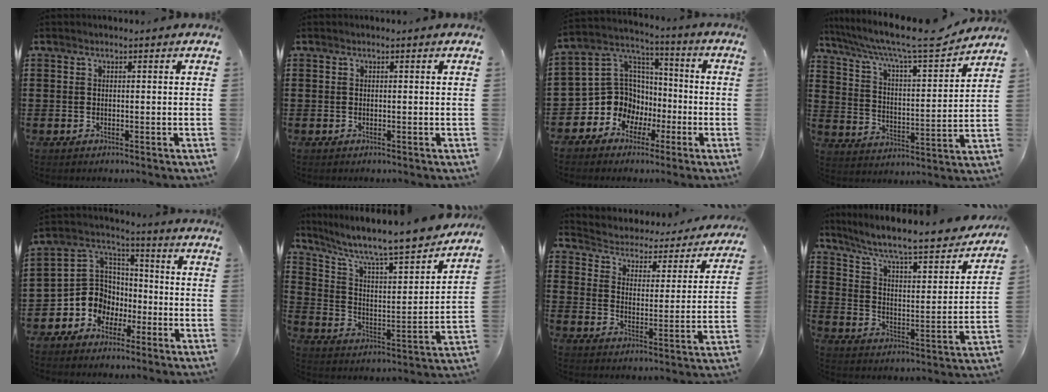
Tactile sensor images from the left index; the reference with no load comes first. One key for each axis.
{"total": 0.0}
{"total": 10.6, "fx": -3.1, "fy": 9.7, "fz": 2.6, "tx": -0.100, "ty": 0.002, "tz": -0.053}
{"total": 9.6, "fx": 8.1, "fy": 0.6, "fz": 5.1, "tx": -0.131, "ty": -0.048, "tz": 0.130}
{"total": 8.2, "fx": -2.8, "fy": 7.5, "fz": 1.8, "tx": -0.077, "ty": 0.004, "tz": -0.056}
{"total": 9.0, "fx": 7.9, "fy": 0.8, "fz": 4.2, "tx": -0.107, "ty": -0.063, "tz": 0.127}
{"total": 2.2, "fx": 2.0, "fy": 0.8, "fz": 0.2, "tx": -0.022, "ty": -0.025, "tz": 0.022}
{"total": 8.0, "fx": 6.5, "fy": 0.7, "fz": 4.6, "tx": -0.106, "ty": -0.051, "tz": 0.102}